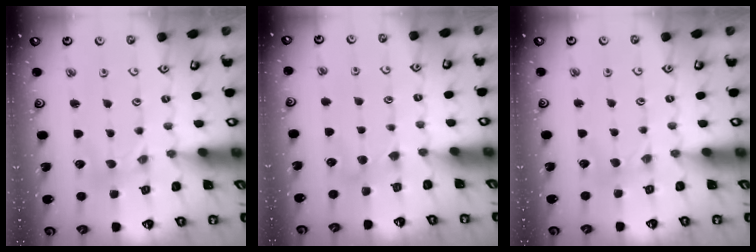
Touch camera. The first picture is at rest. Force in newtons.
{"total": 4.9, "press": 4.9, "slide": 0.5}
{"total": 1.1, "press": 1.1, "slide": 0.4}